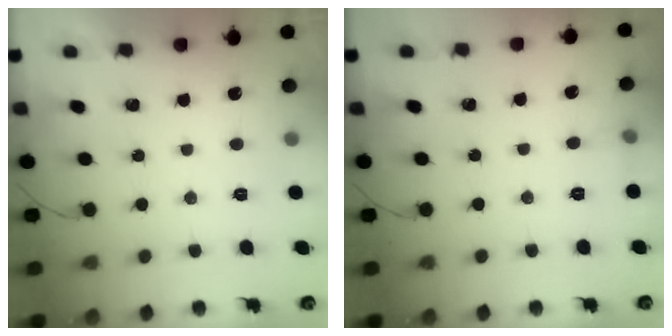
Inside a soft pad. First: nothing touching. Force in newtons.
{"total": 6.7, "press": 3.7, "slide": 5.6}